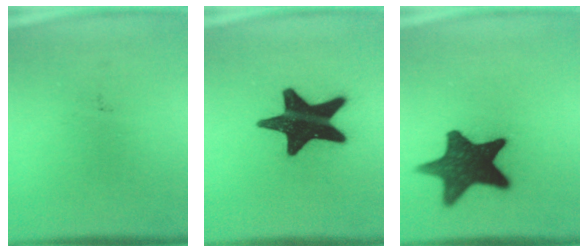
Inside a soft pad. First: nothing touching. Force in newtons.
{"total": 20.0}
{"total": 15.9}